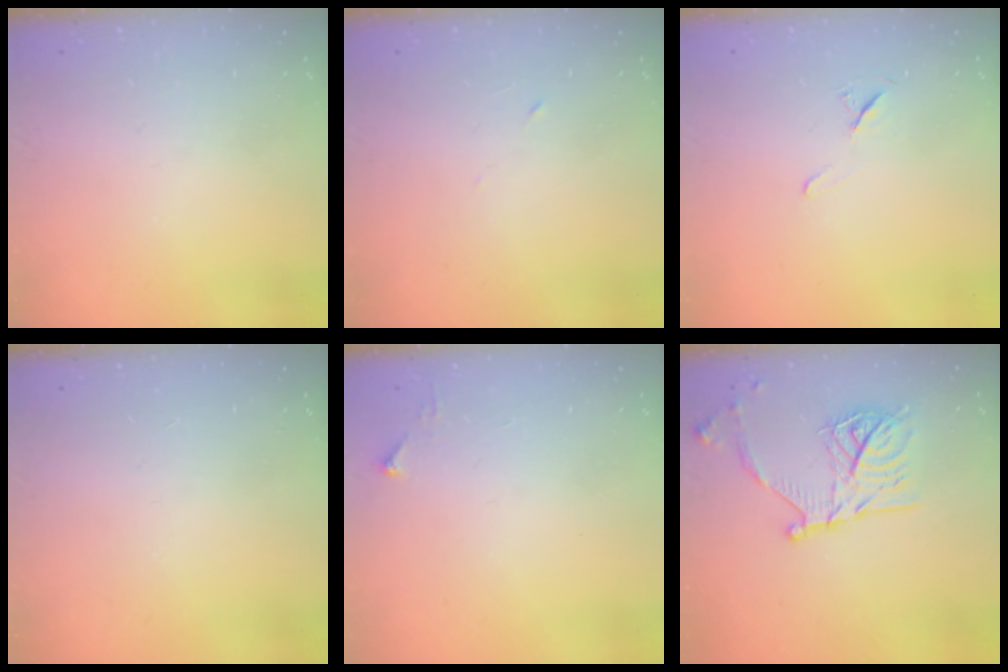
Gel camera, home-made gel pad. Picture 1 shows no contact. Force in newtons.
{"total": 2.7, "press": 2.5, "slide": 1.0}
{"total": 5.7, "press": 5.2, "slide": 2.4}
{"total": 0.0}
{"total": 3.1, "press": 3.1, "slide": 0.4}
{"total": 18.2, "press": 18.2, "slide": 1.2}